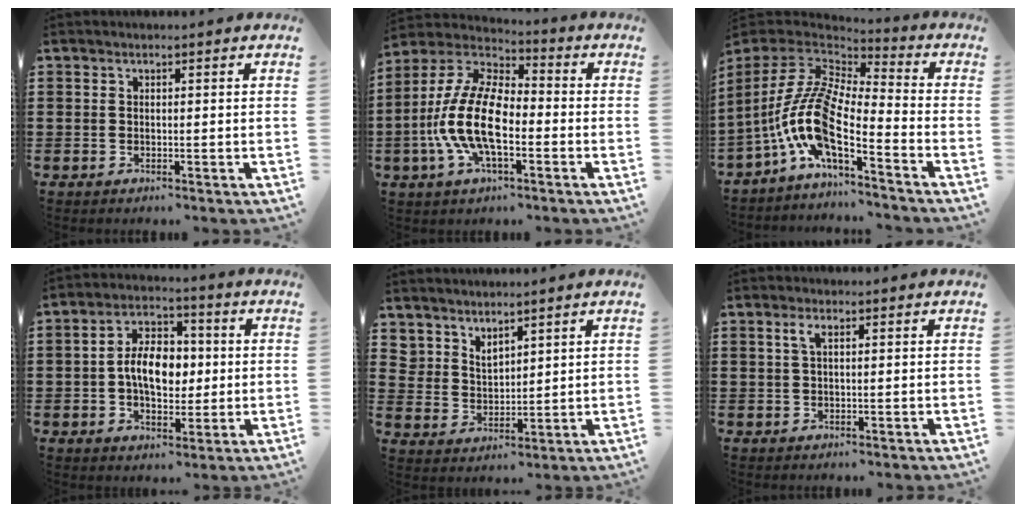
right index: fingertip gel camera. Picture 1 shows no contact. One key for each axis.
{"total": 13.4, "fx": -3.1, "fy": 6.2, "fz": 11.5, "tx": -0.280, "ty": -0.007, "tz": -0.066}
{"total": 11.0, "fx": -4.0, "fy": 3.9, "fz": 9.4, "tx": -0.229, "ty": -0.025, "tz": -0.094}
{"total": 8.0, "fx": -0.1, "fy": 5.1, "fz": 6.2, "tx": -0.114, "ty": 0.009, "tz": -0.009}
{"total": 4.0, "fx": 3.8, "fy": 1.2, "fz": -0.4, "tx": -0.006, "ty": -0.012, "tz": 0.074}
{"total": 1.7, "fx": 0.6, "fy": 0.5, "fz": 1.5, "tx": -0.032, "ty": 0.005, "tz": 0.008}